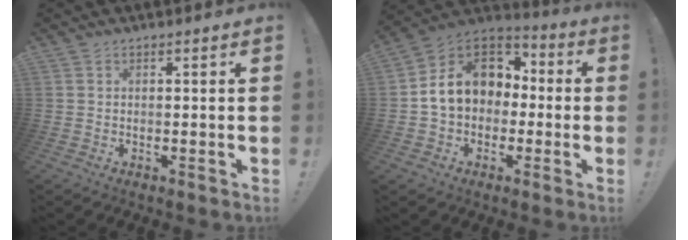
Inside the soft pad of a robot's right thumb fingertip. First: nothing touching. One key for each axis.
{"total": 14.8, "fx": 2.4, "fy": 11.6, "fz": 8.8, "tx": -0.137, "ty": 0.007, "tz": 0.051}